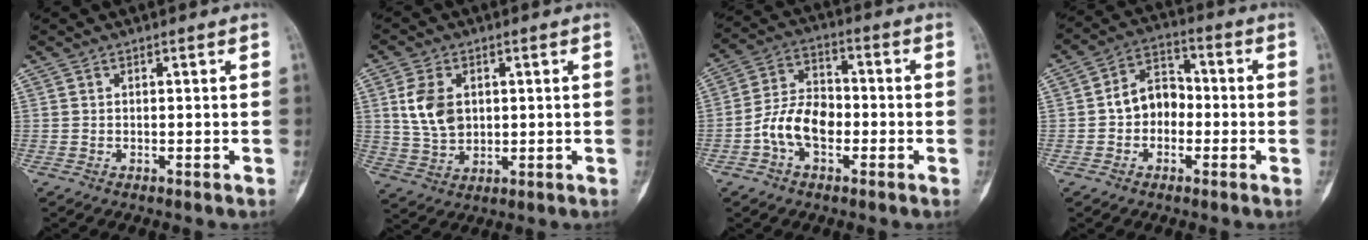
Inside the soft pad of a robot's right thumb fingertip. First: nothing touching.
{"total": 8.2, "force": [1.5, 5.7, 5.7], "torque": [-0.102, -0.004, 0.037]}
{"total": 9.9, "force": [-2.9, 6.3, 7.1], "torque": [-0.124, 0.032, -0.063]}
{"total": 8.1, "force": [-1.0, 6.3, 5.1], "torque": [-0.056, 0.033, -0.032]}